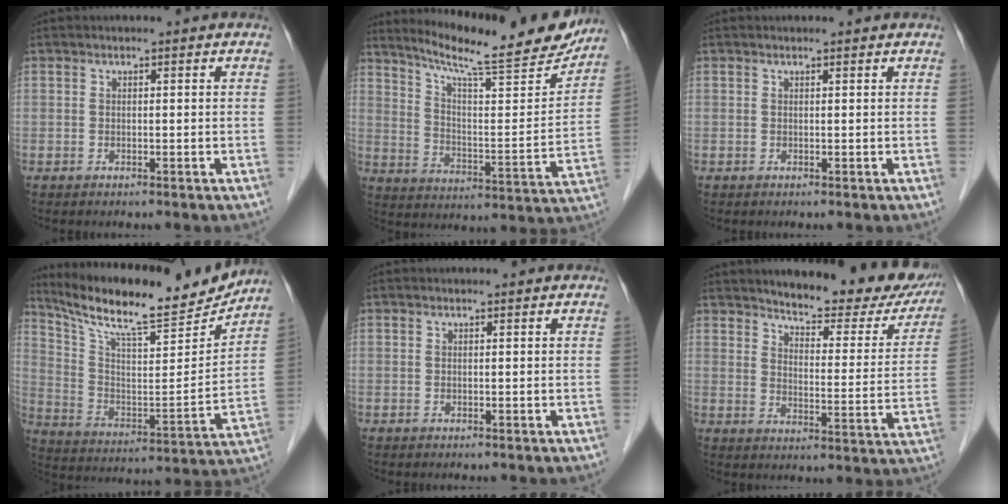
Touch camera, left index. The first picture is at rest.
{"total": 21.4, "force": [19.0, 2.0, 9.8], "torque": [-0.153, -0.038, 0.269]}
{"total": 0.6, "force": [0.6, 0.1, 0.1], "torque": [-0.006, 0.003, 0.008]}
{"total": 20.0, "force": [17.8, 2.4, 8.9], "torque": [-0.165, -0.018, 0.286]}
{"total": 0.0}
{"total": 18.3, "force": [16.3, 4.3, 7.1], "torque": [-0.071, -0.040, 0.191]}